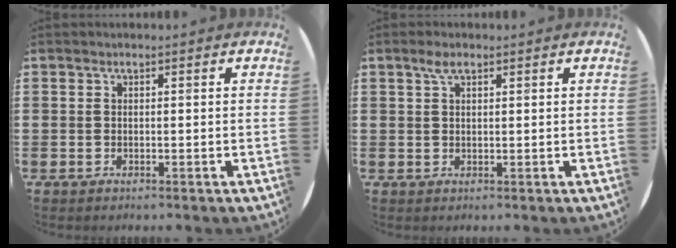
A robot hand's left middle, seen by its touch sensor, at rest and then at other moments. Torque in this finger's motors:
{"motor_torque": [0.34, -0.23, 0.01, 0.01]}